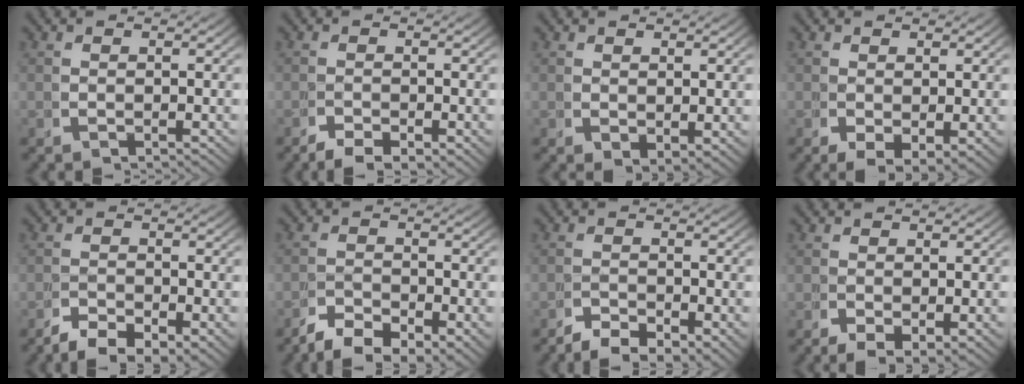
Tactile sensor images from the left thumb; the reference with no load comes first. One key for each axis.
{"total": 1.1, "fx": -1.0, "fy": -0.1, "fz": 0.5, "tx": 0.015, "ty": -0.001, "tz": -0.023}
{"total": 1.2, "fx": 1.0, "fy": 0.3, "fz": 0.5, "tx": -0.002, "ty": -0.003, "tz": 0.027}
{"total": 1.1, "fx": 0.4, "fy": 0.4, "fz": 1.0, "tx": -0.007, "ty": -0.009, "tz": 0.017}
{"total": 1.9, "fx": -1.6, "fy": 0.4, "fz": 1.0, "tx": 0.005, "ty": -0.005, "tz": -0.034}
{"total": 2.3, "fx": -2.0, "fy": 0.5, "fz": 1.0, "tx": 0.007, "ty": -0.002, "tz": -0.046}
{"total": 1.7, "fx": -1.6, "fy": 0.2, "fz": 0.7, "tx": 0.011, "ty": -0.002, "tz": -0.037}
{"total": 0.7, "fx": 0.2, "fy": 0.0, "fz": 0.7, "tx": -0.004, "ty": -0.007, "tz": 0.011}